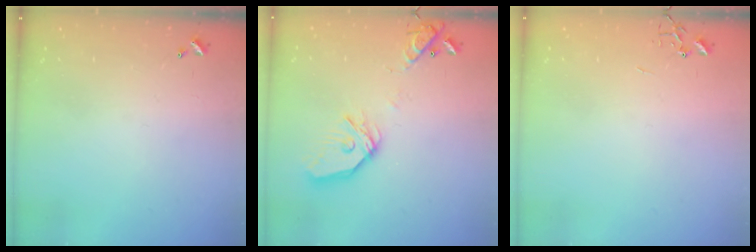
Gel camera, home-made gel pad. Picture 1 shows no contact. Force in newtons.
{"total": 15.8, "press": 15.6, "slide": 2.1}
{"total": 0.0}